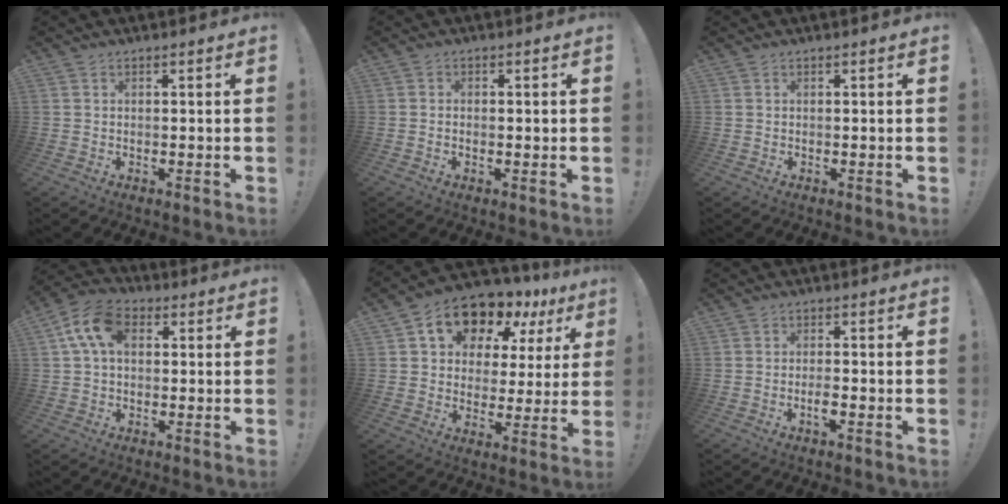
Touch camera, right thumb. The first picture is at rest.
{"total": 0.9, "force": [-0.4, 0.7, 0.5], "torque": [-0.015, 0.007, -0.005]}
{"total": 0.0}
{"total": 11.2, "force": [2.9, 7.1, 8.2], "torque": [-0.159, 0.008, 0.057]}
{"total": 13.0, "force": [9.0, 7.6, 5.7], "torque": [-0.096, -0.068, 0.158]}
{"total": 2.5, "force": [-1.3, 0.4, 2.1], "torque": [-0.042, 0.002, -0.021]}